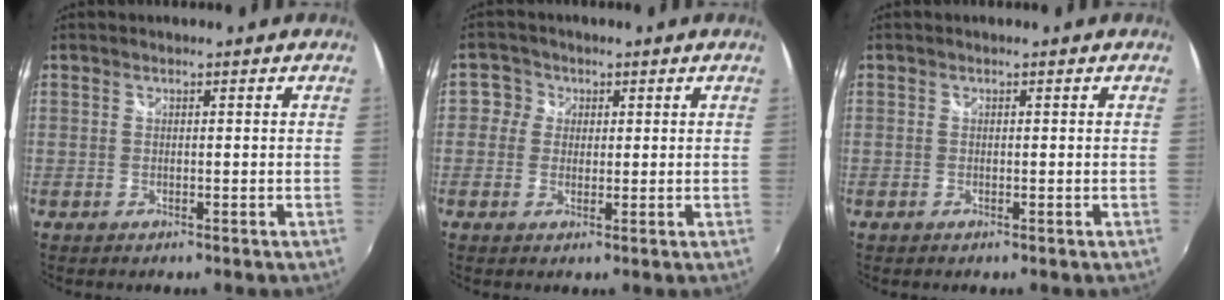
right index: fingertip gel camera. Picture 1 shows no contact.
{"total": 3.4, "force": [0.3, 3.3, 0.3], "torque": [0.008, 0.007, -0.004]}
{"total": 0.0}